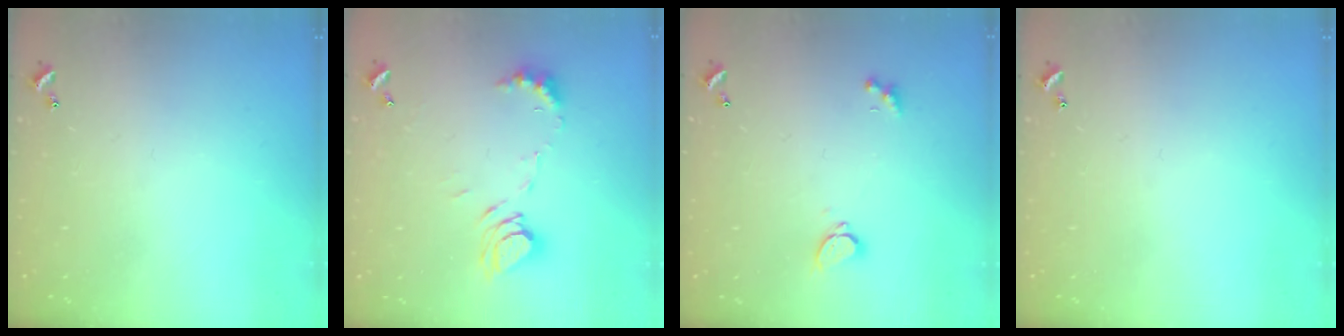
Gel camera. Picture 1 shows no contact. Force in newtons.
{"total": 8.6, "press": 8.5, "slide": 1.1}
{"total": 2.2, "press": 2.0, "slide": 0.9}
{"total": 0.0}